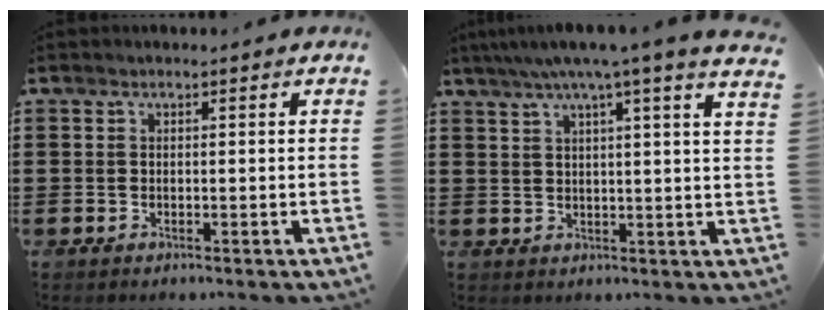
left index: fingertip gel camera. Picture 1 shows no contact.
{"total": 5.6, "force": [4.2, -0.4, 3.7], "torque": [-0.085, -0.014, 0.069]}